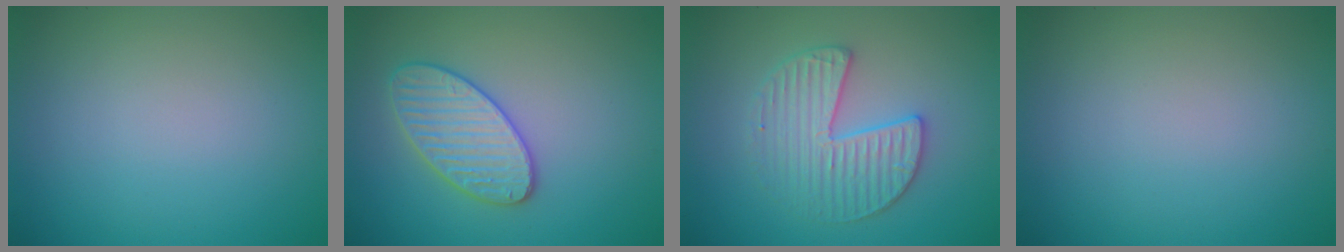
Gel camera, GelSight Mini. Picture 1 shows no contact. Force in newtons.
{"total": 3.6, "press": 3.6, "slide": 0.2}
{"total": 3.5, "press": 3.4, "slide": 0.4}
{"total": 0.0}